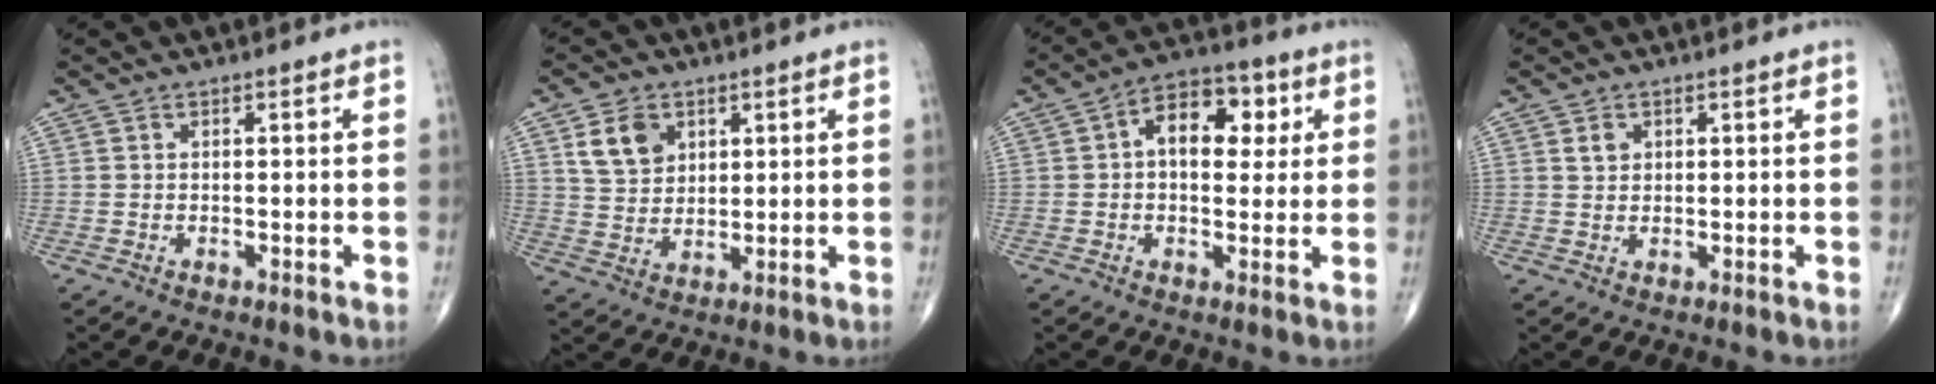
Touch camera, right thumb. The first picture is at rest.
{"total": 7.4, "force": [3.3, 5.5, 3.8], "torque": [-0.048, -0.015, 0.065]}
{"total": 11.3, "force": [2.5, 7.0, 8.5], "torque": [-0.092, 0.017, 0.029]}
{"total": 2.0, "force": [0.8, 1.5, 0.9], "torque": [-0.009, -0.004, 0.015]}